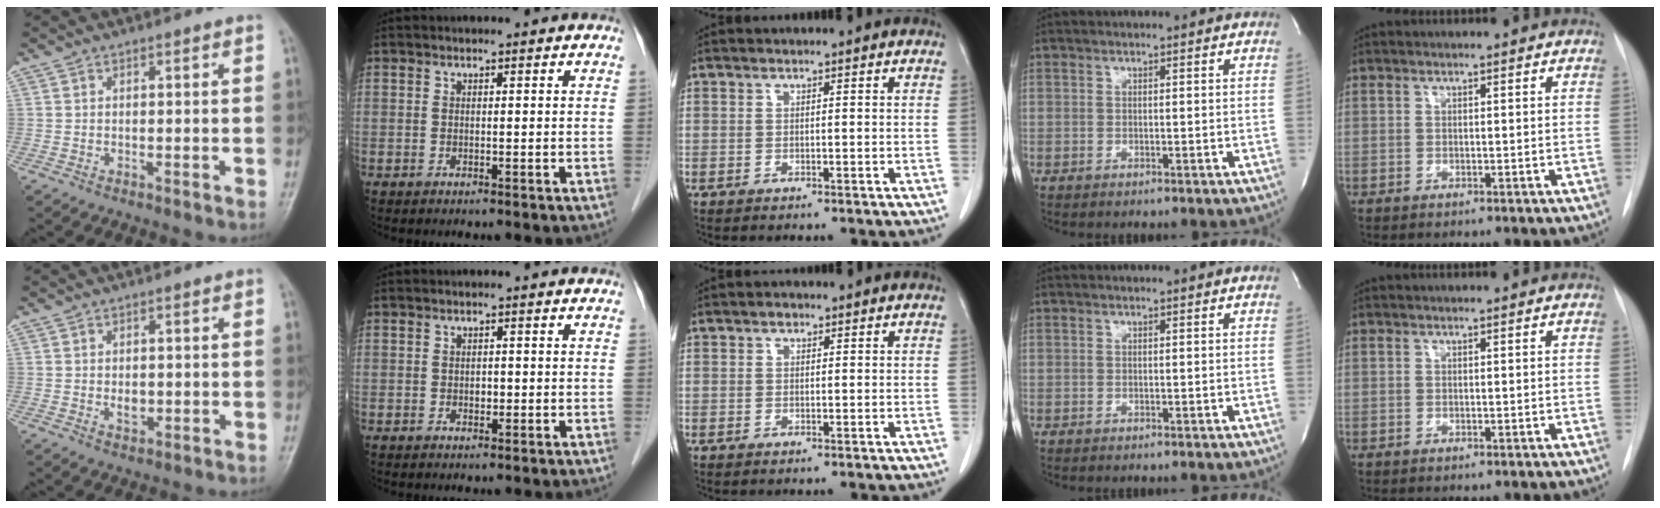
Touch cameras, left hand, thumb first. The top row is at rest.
{"thumb": {"total": 2.7, "force": [-0.2, 1.8, 2.0], "torque": [-0.023, -0.002, -0.001]}, "index": {"total": 1.0, "force": [-0.3, 0.7, 0.6], "torque": [-0.011, -0.002, -0.005]}, "middle": {"total": 0.8, "force": [0.5, 0.5, 0.3], "torque": [-0.005, 0.001, 0.006]}}